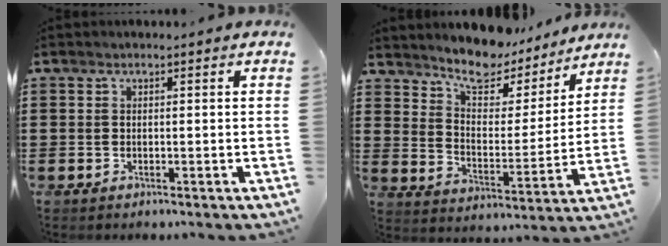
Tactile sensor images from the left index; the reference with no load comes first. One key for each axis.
{"total": 8.0, "fx": 7.5, "fy": 2.2, "fz": 1.6, "tx": -0.056, "ty": -0.056, "tz": 0.130}